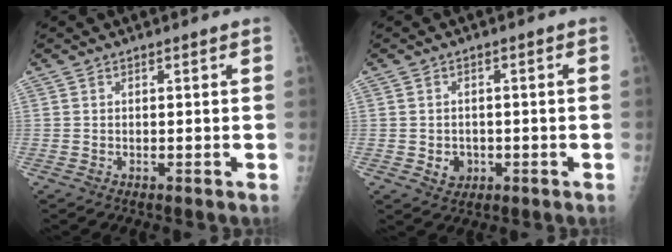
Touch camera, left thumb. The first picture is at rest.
{"total": 3.6, "force": [-0.9, 3.2, 1.5], "torque": [-0.005, 0.003, -0.007]}